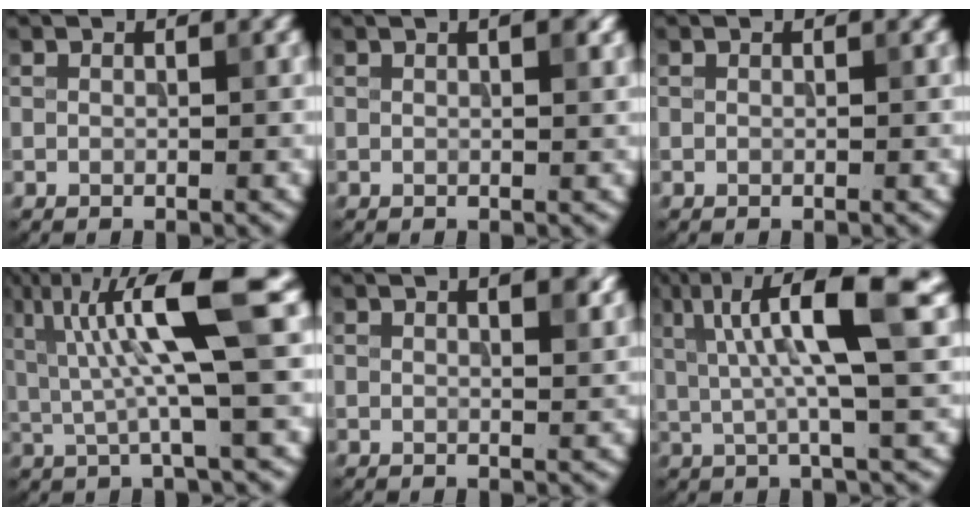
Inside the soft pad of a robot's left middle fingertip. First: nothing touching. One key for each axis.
{"total": 2.0, "fx": 0.9, "fy": 0.6, "fz": 1.7, "tx": -0.014, "ty": 0.004, "tz": 0.012}
{"total": 0.0}
{"total": 8.8, "fx": 2.1, "fy": 1.4, "fz": 8.4, "tx": -0.147, "ty": 0.004, "tz": 0.036}
{"total": 3.5, "fx": 1.9, "fy": 1.3, "fz": 2.6, "tx": -0.019, "ty": 0.007, "tz": 0.019}
{"total": 9.8, "fx": 2.8, "fy": 1.8, "fz": 9.2, "tx": -0.155, "ty": 0.012, "tz": 0.047}